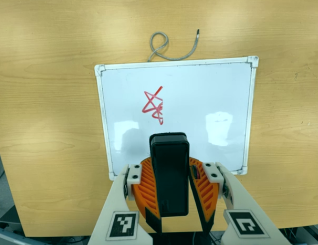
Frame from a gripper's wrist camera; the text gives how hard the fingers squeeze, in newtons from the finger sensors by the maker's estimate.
{"total": 11.3, "left": 10.2, "right": 12.3}